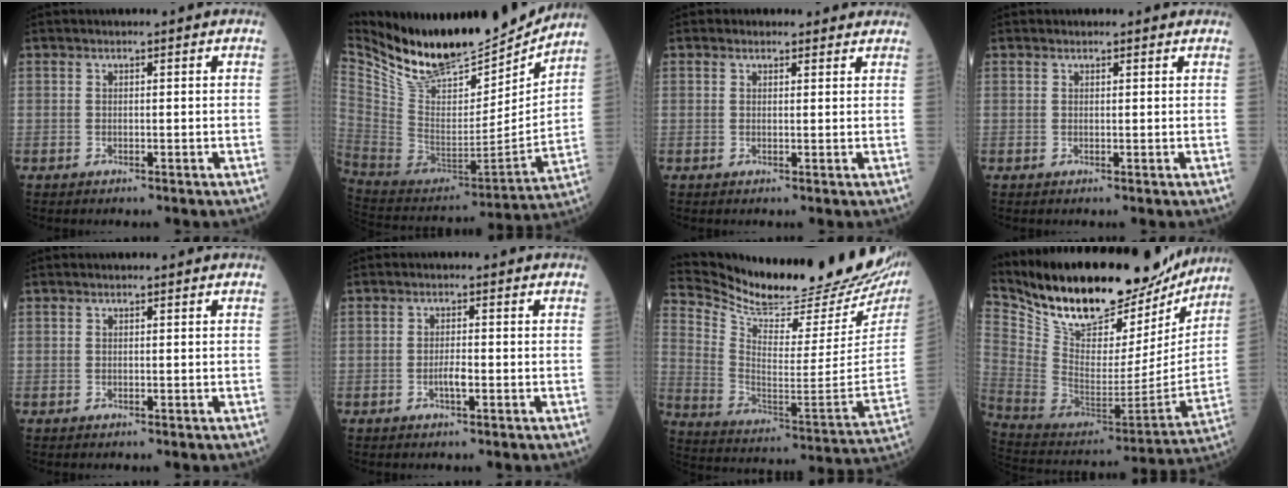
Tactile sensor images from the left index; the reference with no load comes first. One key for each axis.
{"total": 21.4, "fx": 18.8, "fy": 5.2, "fz": 8.8, "tx": -0.165, "ty": -0.042, "tz": 0.318}
{"total": 2.1, "fx": 1.7, "fy": 1.2, "fz": 0.2, "tx": 0.000, "ty": 0.004, "tz": 0.012}
{"total": 0.6, "fx": 0.4, "fy": 0.4, "fz": 0.0, "tx": -0.007, "ty": -0.004, "tz": 0.001}
{"total": 0.0}
{"total": 2.0, "fx": -1.1, "fy": 0.3, "fz": 1.6, "tx": -0.032, "ty": -0.004, "tz": -0.021}
{"total": 27.1, "fx": 24.6, "fy": 3.3, "fz": 10.8, "tx": -0.196, "ty": -0.099, "tz": 0.347}
{"total": 27.1, "fx": 22.9, "fy": 8.9, "fz": 11.4, "tx": -0.204, "ty": -0.020, "tz": 0.353}